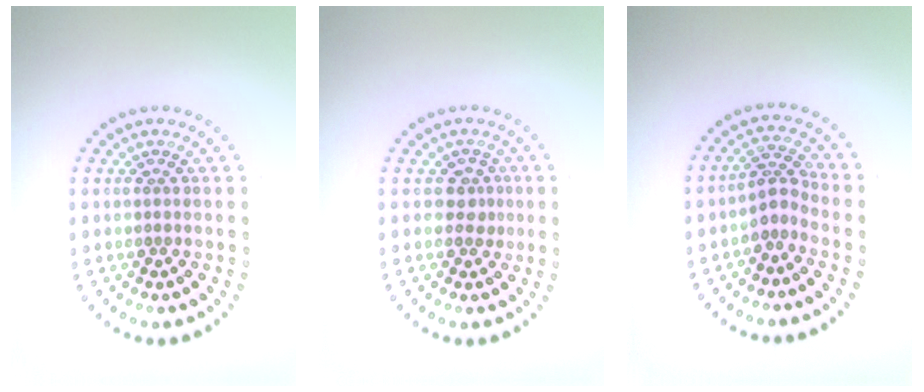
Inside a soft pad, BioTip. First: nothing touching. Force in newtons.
{"total": 1.6, "press": 1.4, "slide": 0.9}
{"total": 2.3, "press": 1.7, "slide": 1.6}